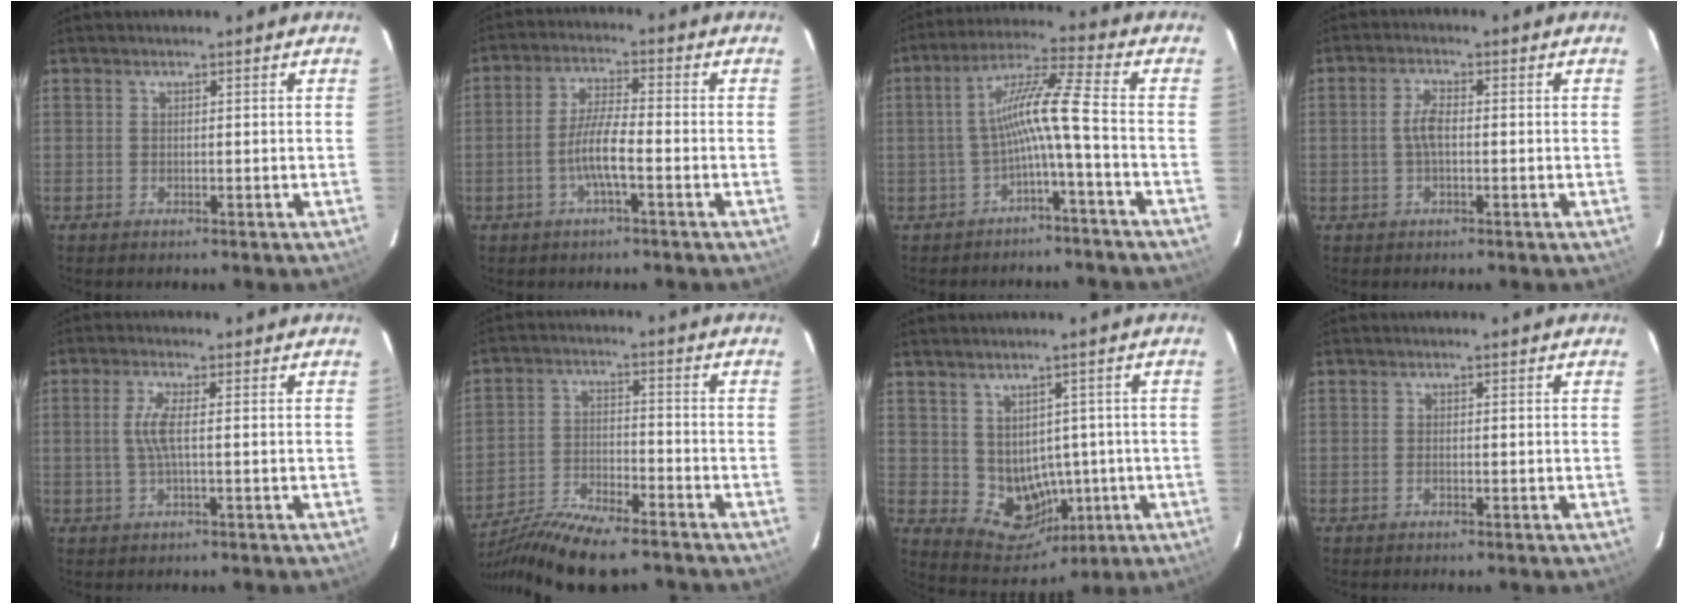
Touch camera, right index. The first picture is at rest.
{"total": 6.3, "force": [-2.4, 0.7, 5.8], "torque": [-0.118, 0.003, -0.047]}
{"total": 8.2, "force": [-2.7, -1.1, 7.7], "torque": [-0.161, 0.013, -0.047]}
{"total": 3.8, "force": [-0.3, 1.5, 3.5], "torque": [-0.073, 0.007, -0.005]}
{"total": 4.0, "force": [0.0, 0.2, 4.0], "torque": [-0.081, 0.000, 0.000]}
{"total": 15.9, "force": [-13.4, 3.3, 7.9], "torque": [-0.167, -0.028, -0.234]}
{"total": 8.7, "force": [-0.5, 7.9, 3.7], "torque": [-0.074, -0.001, 0.022]}
{"total": 0.7, "force": [-0.4, 0.3, 0.5], "torque": [-0.011, -0.001, -0.006]}